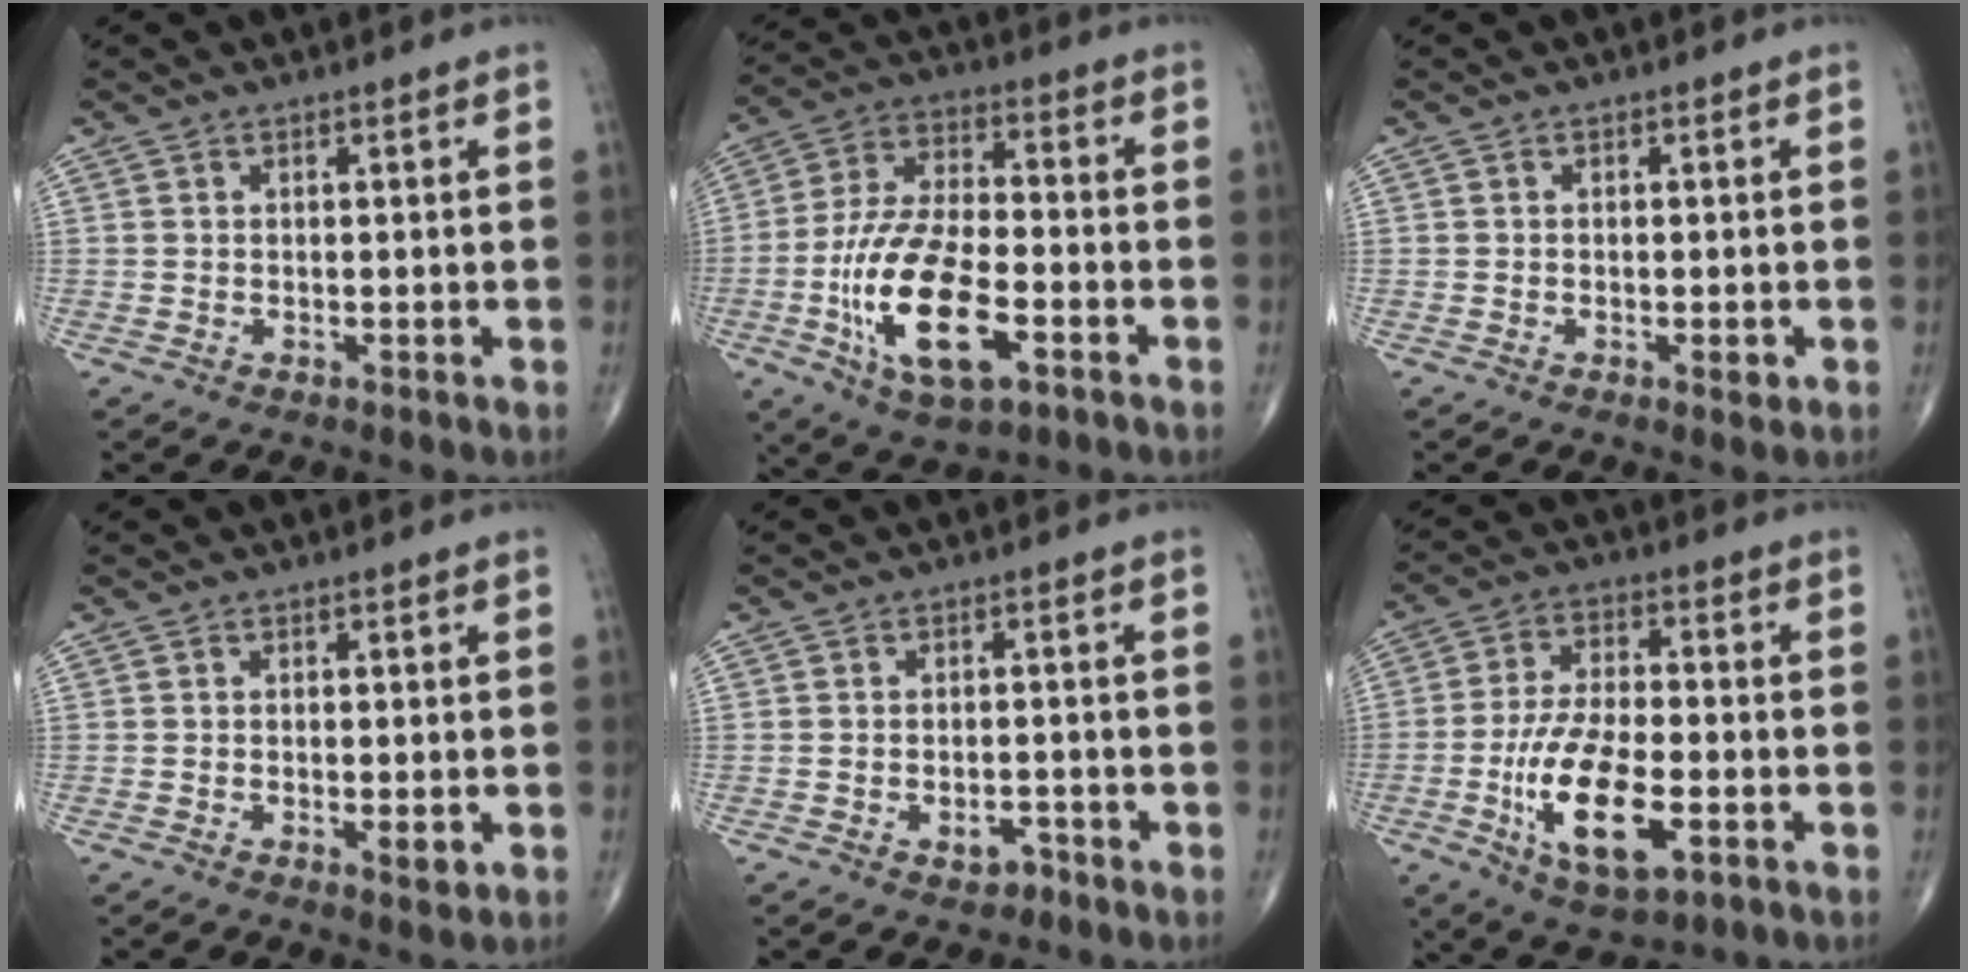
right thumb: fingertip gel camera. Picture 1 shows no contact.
{"total": 18.2, "force": [-6.1, 8.0, 15.2], "torque": [-0.293, 0.022, -0.104]}
{"total": 1.6, "force": [-0.5, 0.6, 1.3], "torque": [-0.020, -0.002, -0.008]}
{"total": 2.3, "force": [-0.7, 0.8, 2.1], "torque": [-0.031, -0.004, -0.008]}
{"total": 2.8, "force": [-1.7, 1.7, 1.5], "torque": [-0.015, 0.014, -0.021]}
{"total": 15.2, "force": [-4.7, 6.4, 13.0], "torque": [-0.240, 0.009, -0.078]}